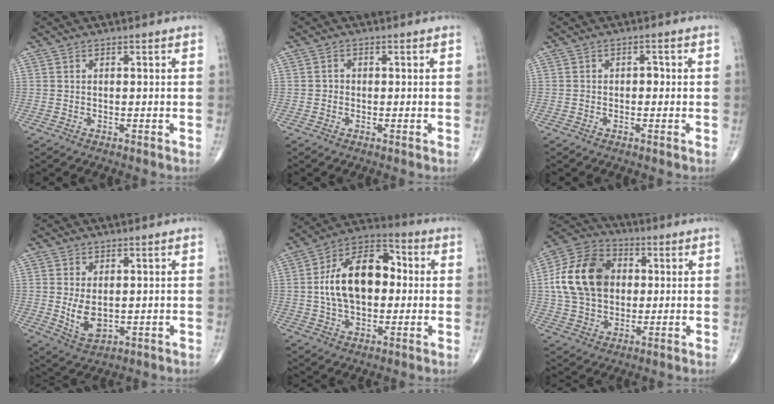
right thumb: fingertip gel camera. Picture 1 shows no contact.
{"total": 1.2, "force": [-0.2, 1.1, 0.4], "torque": [0.000, 0.004, -0.007]}
{"total": 1.4, "force": [-0.1, 1.0, 1.0], "torque": [-0.005, 0.006, -0.007]}
{"total": 5.9, "force": [0.2, 3.5, 4.7], "torque": [-0.078, -0.015, 0.018]}
{"total": 17.4, "force": [1.1, 10.7, 13.6], "torque": [-0.209, 0.030, 0.011]}
{"total": 17.1, "force": [2.1, 12.7, 11.3], "torque": [-0.192, 0.018, 0.033]}